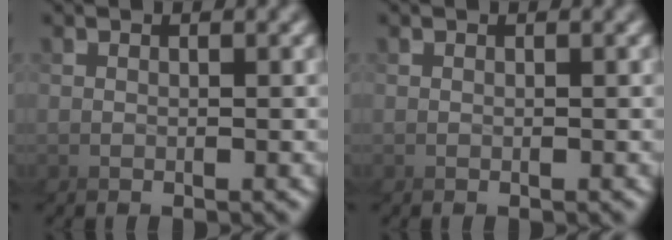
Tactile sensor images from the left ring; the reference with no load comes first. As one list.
[{"total": 0.0}]